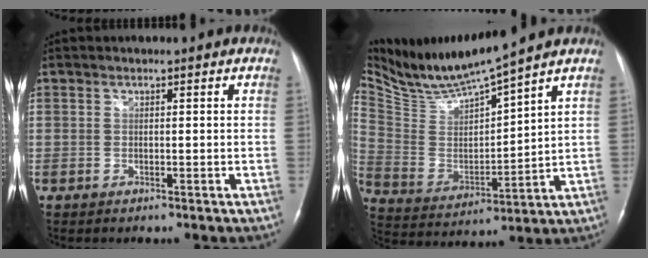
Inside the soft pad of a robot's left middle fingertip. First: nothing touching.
{"total": 11.6, "force": [10.9, -1.3, 3.9], "torque": [-0.088, -0.012, 0.222]}